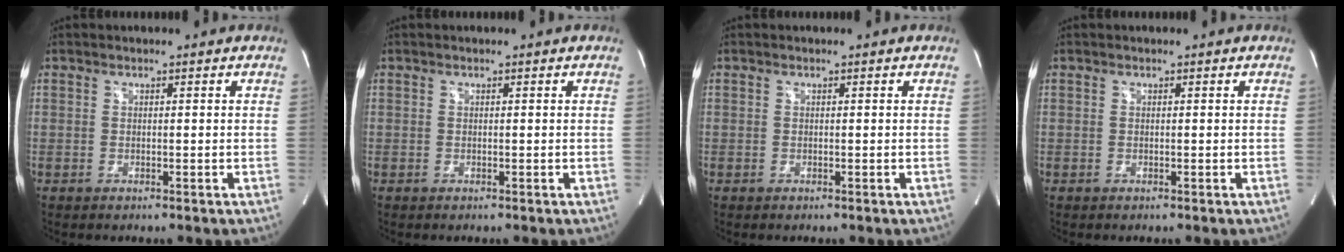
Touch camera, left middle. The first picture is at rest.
{"total": 0.0}
{"total": 0.0}
{"total": 0.0}